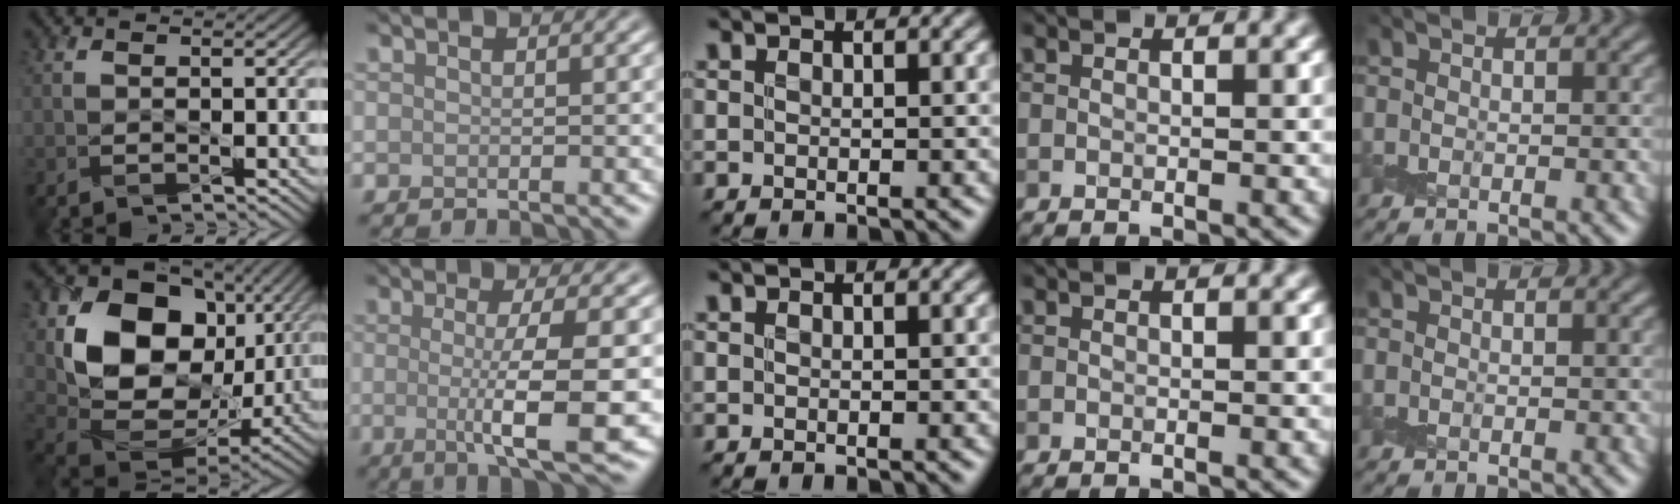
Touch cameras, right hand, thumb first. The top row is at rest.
{"thumb": {"total": 16.1, "force": [3.5, 12.2, 10.0], "torque": [-0.207, -0.008, 0.074]}, "index": {"total": 7.7, "force": [-0.8, 1.5, 7.6], "torque": [-0.112, -0.012, -0.011]}}